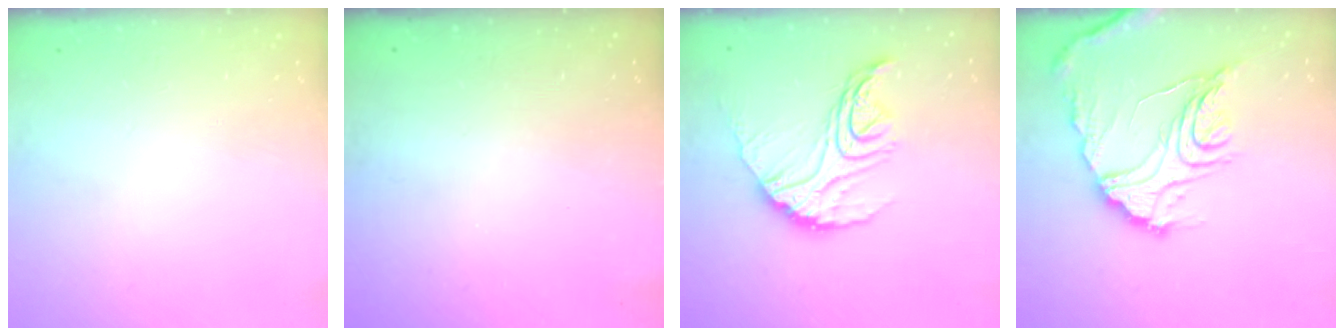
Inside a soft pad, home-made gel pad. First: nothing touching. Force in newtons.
{"total": 2.9, "press": 2.9, "slide": 0.2}
{"total": 15.6, "press": 15.5, "slide": 1.0}
{"total": 18.2, "press": 18.1, "slide": 2.0}